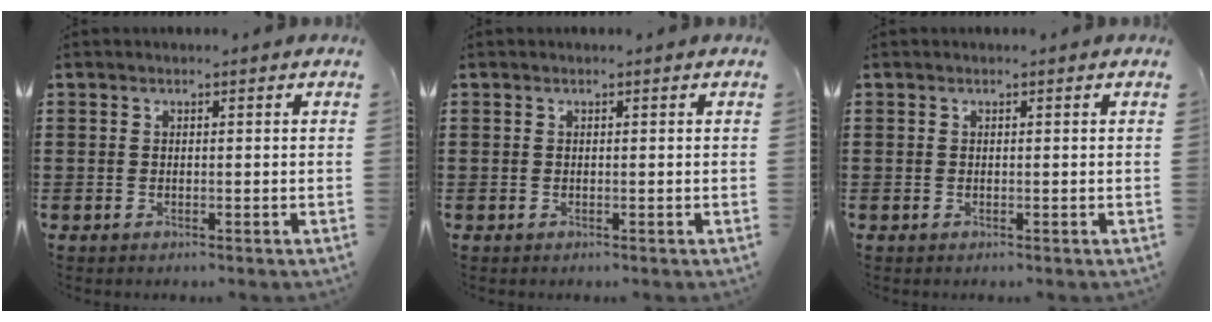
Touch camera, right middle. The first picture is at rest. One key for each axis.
{"total": 0.0}
{"total": 0.0}